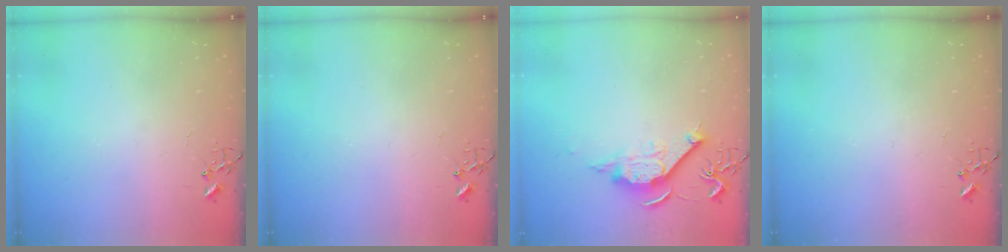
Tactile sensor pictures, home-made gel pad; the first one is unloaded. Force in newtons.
{"total": 0.0}
{"total": 11.6, "press": 11.6, "slide": 1.2}
{"total": 0.0}